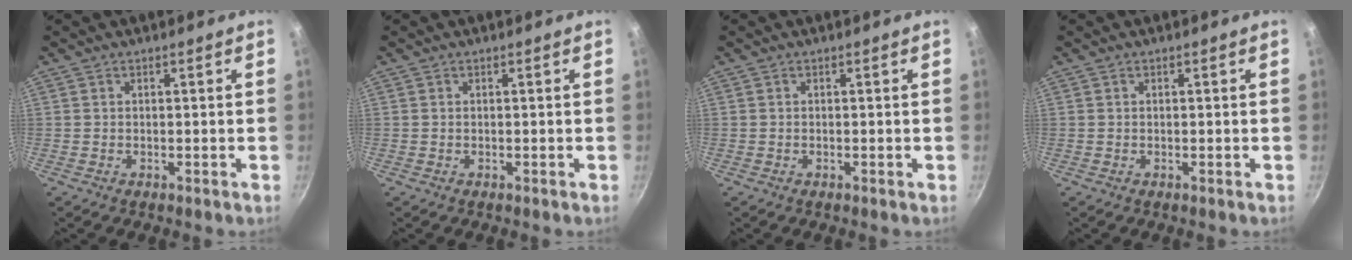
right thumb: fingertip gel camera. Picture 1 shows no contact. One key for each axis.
{"total": 0.0}
{"total": 0.0}
{"total": 0.0}